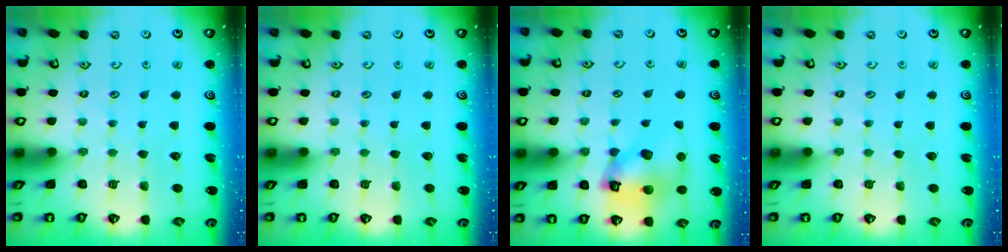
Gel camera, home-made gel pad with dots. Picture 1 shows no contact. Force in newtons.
{"total": 0.0}
{"total": 11.4, "press": 11.2, "slide": 1.9}
{"total": 0.0}